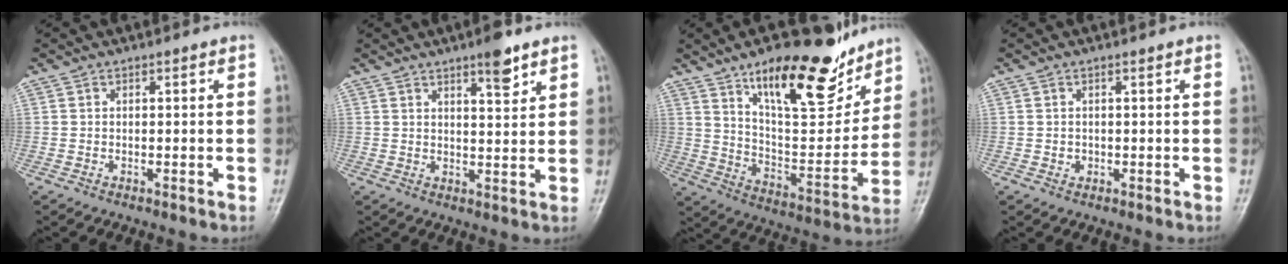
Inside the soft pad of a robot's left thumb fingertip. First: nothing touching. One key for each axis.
{"total": 5.2, "fx": 3.5, "fy": 1.2, "fz": 3.6, "tx": -0.045, "ty": -0.024, "tz": 0.051}
{"total": 22.3, "fx": 14.5, "fy": 8.0, "fz": 15.0, "tx": -0.181, "ty": -0.080, "tz": 0.238}
{"total": 0.9, "fx": 0.1, "fy": 0.8, "fz": 0.4, "tx": -0.001, "ty": 0.001, "tz": 0.003}